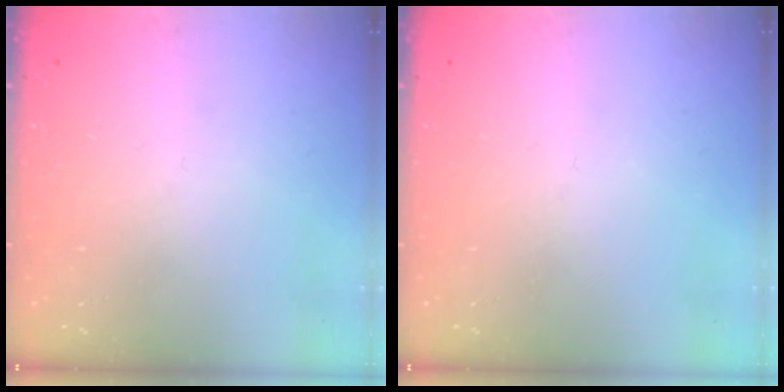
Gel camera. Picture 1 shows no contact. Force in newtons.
{"total": 0.0}